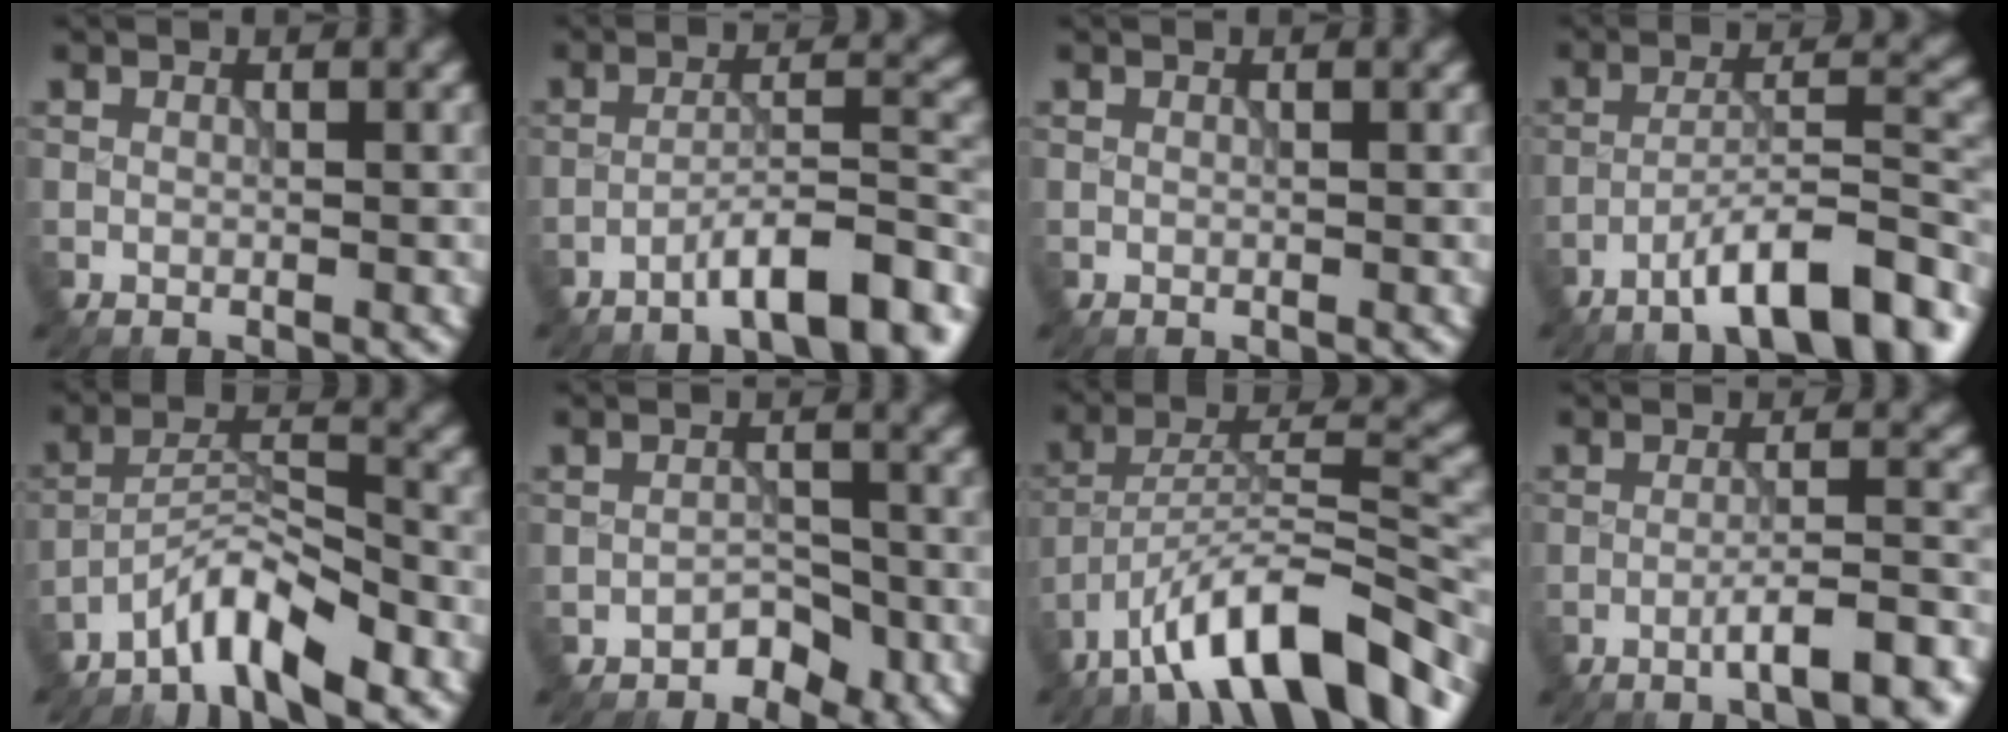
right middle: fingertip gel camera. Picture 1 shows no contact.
{"total": 7.4, "force": [-5.0, 1.5, 5.3], "torque": [-0.079, 0.014, -0.075]}
{"total": 0.0}
{"total": 9.5, "force": [-6.3, 2.1, 6.8], "torque": [-0.102, 0.019, -0.100]}
{"total": 5.3, "force": [-4.0, 0.9, 3.3], "torque": [-0.055, 0.008, -0.080]}
{"total": 1.9, "force": [-1.4, 1.1, 0.7], "torque": [-0.007, 0.007, -0.023]}
{"total": 12.7, "force": [-8.7, 3.8, 8.4], "torque": [-0.127, 0.020, -0.158]}
{"total": 6.5, "force": [-3.6, 1.2, 5.2], "torque": [-0.066, 0.014, -0.055]}